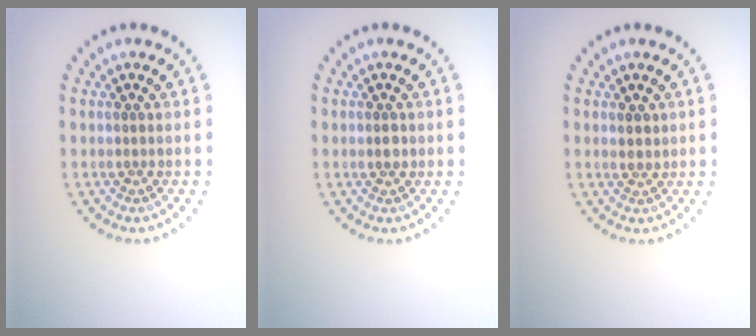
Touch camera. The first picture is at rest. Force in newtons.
{"total": 0.9, "press": 0.8, "slide": 0.3}
{"total": 1.2, "press": 1.1, "slide": 0.5}